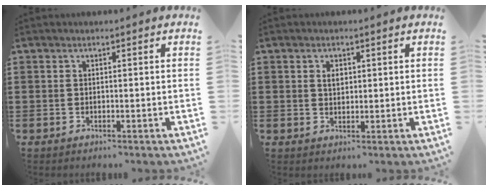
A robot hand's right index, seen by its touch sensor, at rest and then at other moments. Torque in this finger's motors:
{"motor_torque": [0.11, 0.05, 0.06, 0.03]}